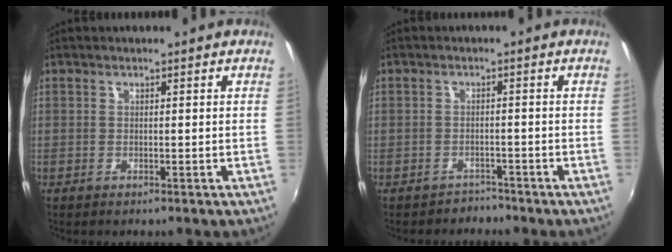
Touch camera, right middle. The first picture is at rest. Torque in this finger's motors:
{"motor_torque": [-0.36, -0.15, -0.26, -0.04]}